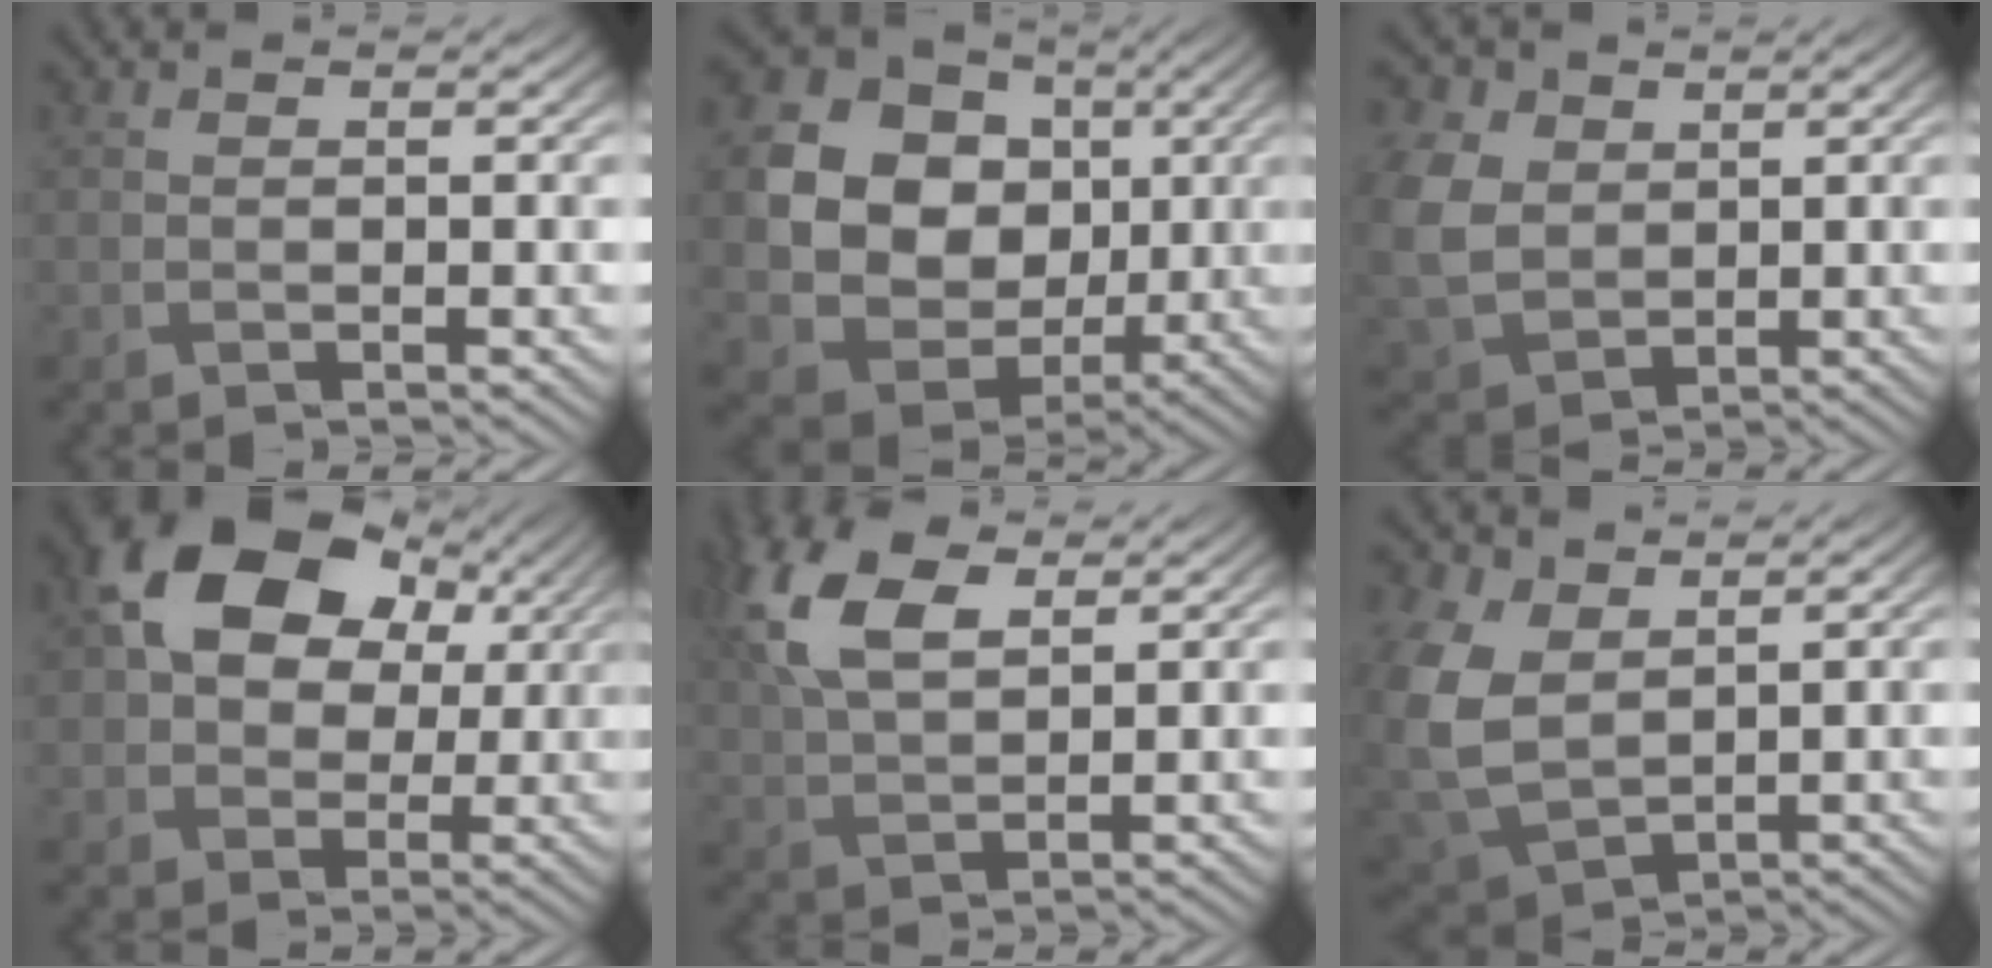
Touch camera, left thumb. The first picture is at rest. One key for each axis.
{"total": 18.8, "fx": 2.6, "fy": 16.7, "fz": 8.3, "tx": -0.234, "ty": 0.011, "tz": 0.053}
{"total": 9.5, "fx": 2.1, "fy": 7.5, "fz": 5.4, "tx": -0.189, "ty": -0.001, "tz": 0.049}
{"total": 15.1, "fx": 4.7, "fy": 11.1, "fz": 9.1, "tx": -0.191, "ty": 0.026, "tz": 0.084}
{"total": 10.0, "fx": 4.2, "fy": 5.3, "fz": 7.4, "tx": -0.197, "ty": 0.022, "tz": 0.083}
{"total": 9.7, "fx": 2.5, "fy": 6.8, "fz": 6.4, "tx": -0.203, "ty": -0.002, "tz": 0.055}